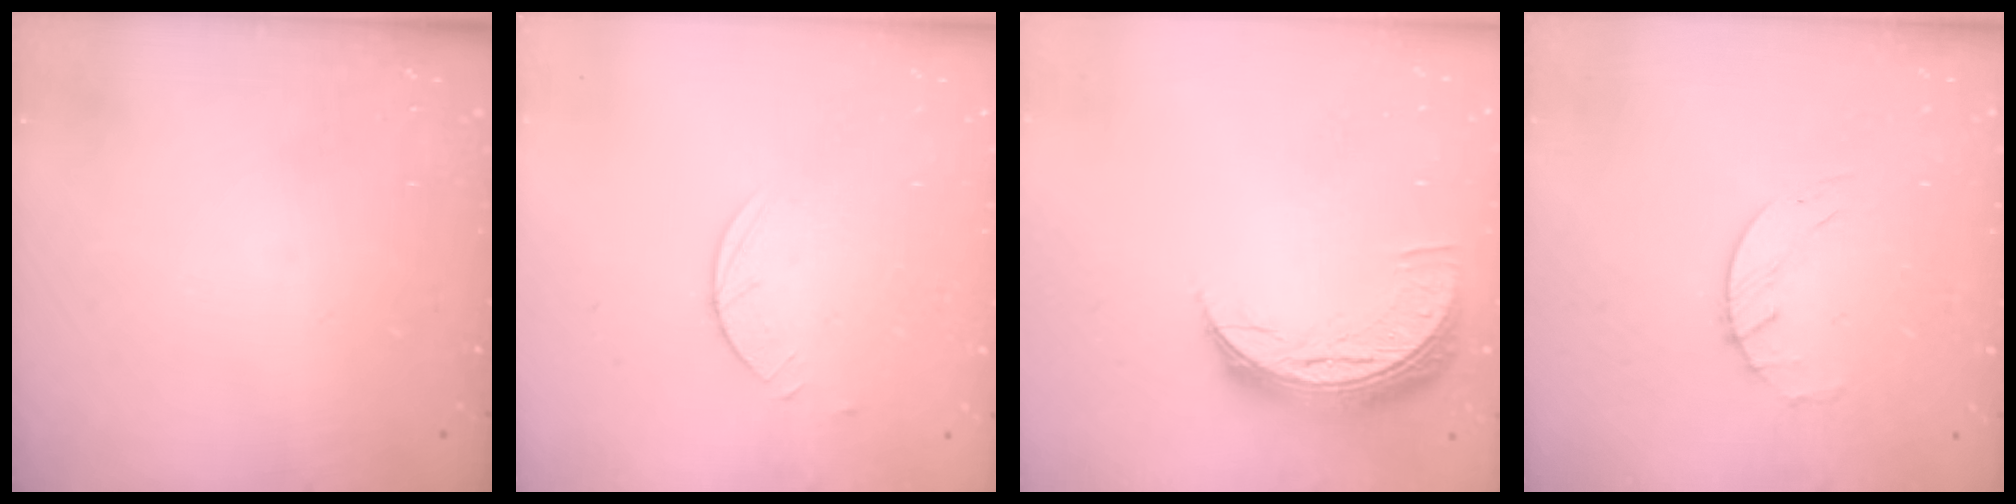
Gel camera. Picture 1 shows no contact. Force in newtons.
{"total": 2.9, "press": 2.8, "slide": 0.3}
{"total": 10.1, "press": 10.1, "slide": 0.7}
{"total": 2.7, "press": 2.6, "slide": 0.3}